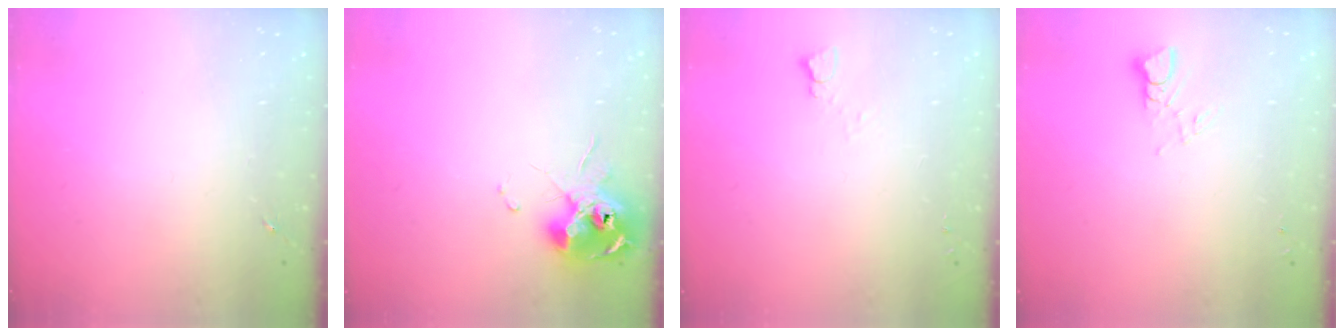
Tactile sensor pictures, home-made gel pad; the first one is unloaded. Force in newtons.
{"total": 12.2, "press": 12.1, "slide": 1.3}
{"total": 2.8, "press": 2.7, "slide": 0.3}
{"total": 2.9, "press": 2.9, "slide": 0.2}